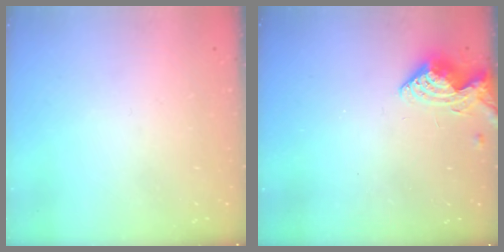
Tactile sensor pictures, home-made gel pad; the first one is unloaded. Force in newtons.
{"total": 8.6, "press": 8.6, "slide": 0.5}